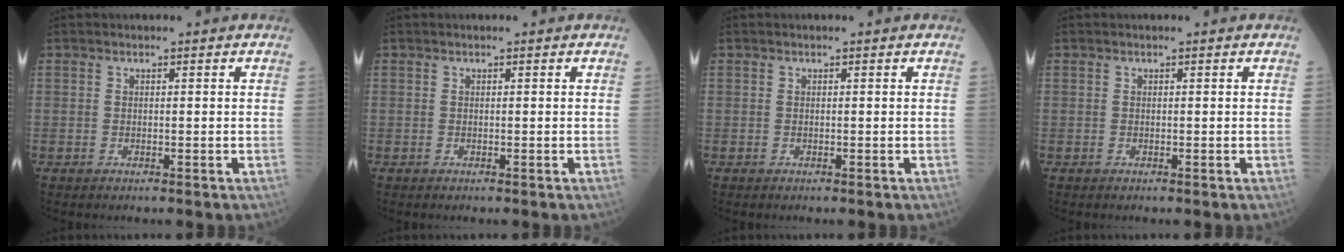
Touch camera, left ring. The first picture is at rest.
{"total": 0.0}
{"total": 0.0}
{"total": 0.0}